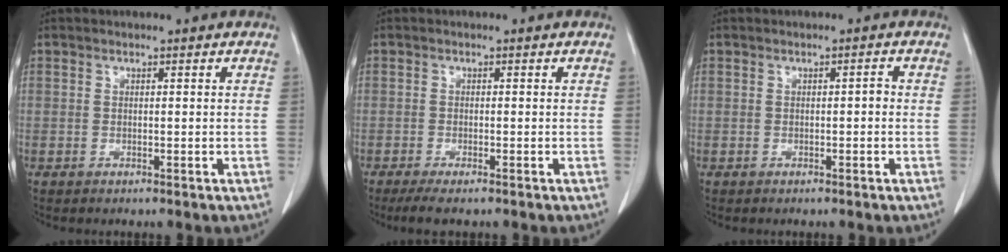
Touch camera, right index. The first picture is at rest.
{"total": 3.8, "force": [-2.9, 0.6, 2.4], "torque": [-0.039, -0.009, -0.044]}
{"total": 0.9, "force": [-0.2, 0.3, 0.8], "torque": [-0.012, 0.003, -0.001]}